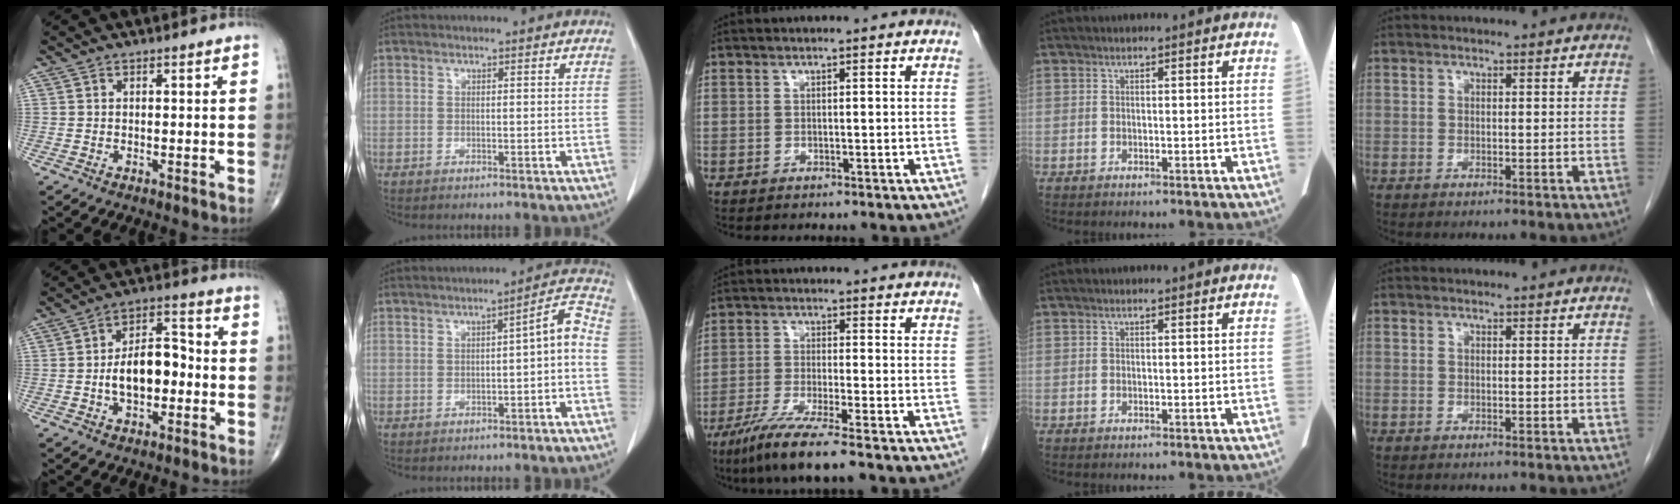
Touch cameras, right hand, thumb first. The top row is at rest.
{"thumb": {"total": 10.9, "force": [-1.6, 6.2, 8.8], "torque": [-0.126, 0.033, -0.033]}, "index": {"total": 4.8, "force": [-1.6, 0.8, 4.5], "torque": [-0.057, 0.023, -0.020]}, "middle": {"total": 8.5, "force": [-6.0, -0.4, 5.9], "torque": [-0.107, -0.026, -0.109]}}